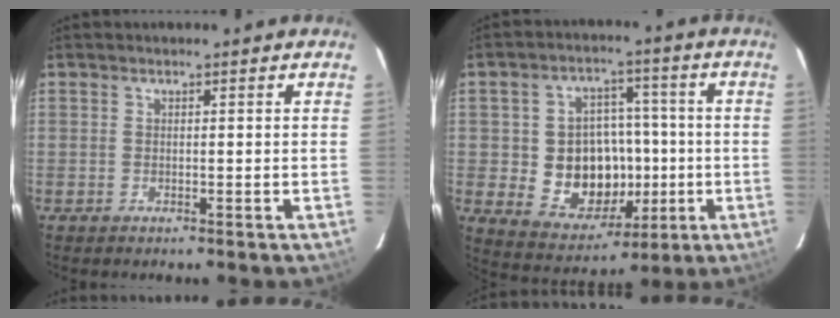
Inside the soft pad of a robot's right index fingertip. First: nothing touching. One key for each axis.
{"total": 14.0, "fx": -1.8, "fy": 11.4, "fz": 7.9, "tx": -0.169, "ty": 0.010, "tz": -0.006}